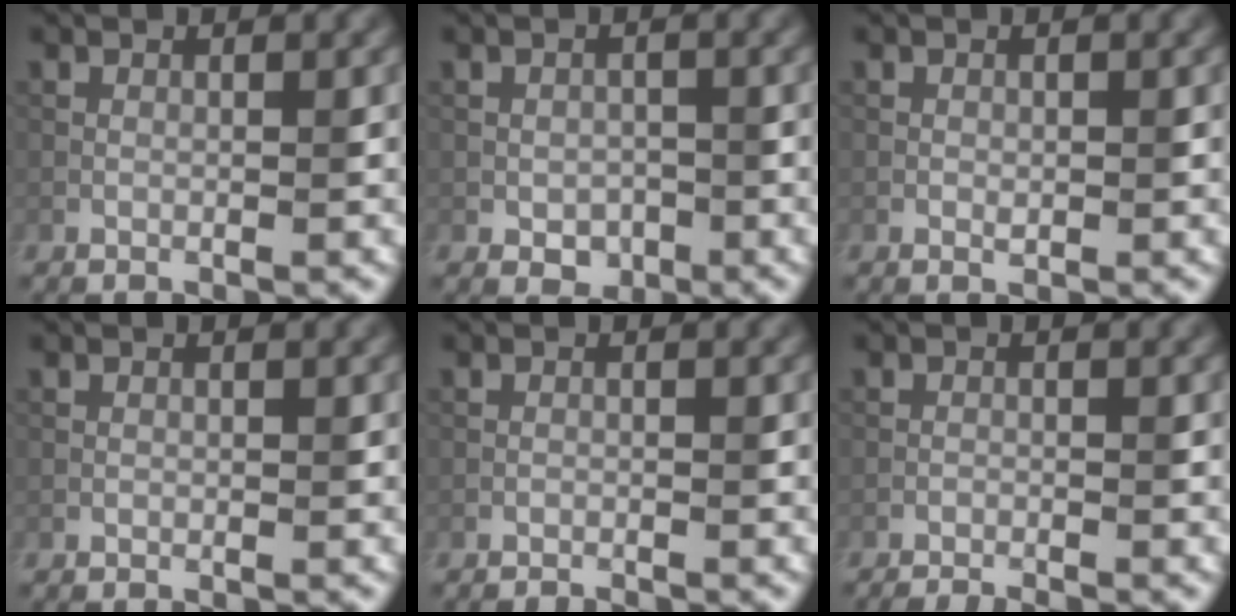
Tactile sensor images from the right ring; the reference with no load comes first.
{"total": 1.7, "force": [-0.9, 1.4, 0.5], "torque": [-0.008, -0.004, -0.010]}
{"total": 0.5, "force": [-0.3, 0.4, 0.2], "torque": [-0.002, -0.003, -0.002]}
{"total": 0.0}
{"total": 0.9, "force": [-0.8, 0.0, 0.2], "torque": [-0.004, 0.004, -0.014]}
{"total": 2.1, "force": [-1.7, 0.3, 1.2], "torque": [-0.013, 0.007, -0.032]}